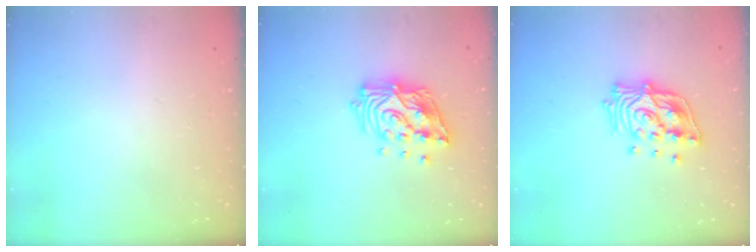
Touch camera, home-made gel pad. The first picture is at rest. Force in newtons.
{"total": 17.9, "press": 17.8, "slide": 2.1}
{"total": 16.0, "press": 15.9, "slide": 2.3}